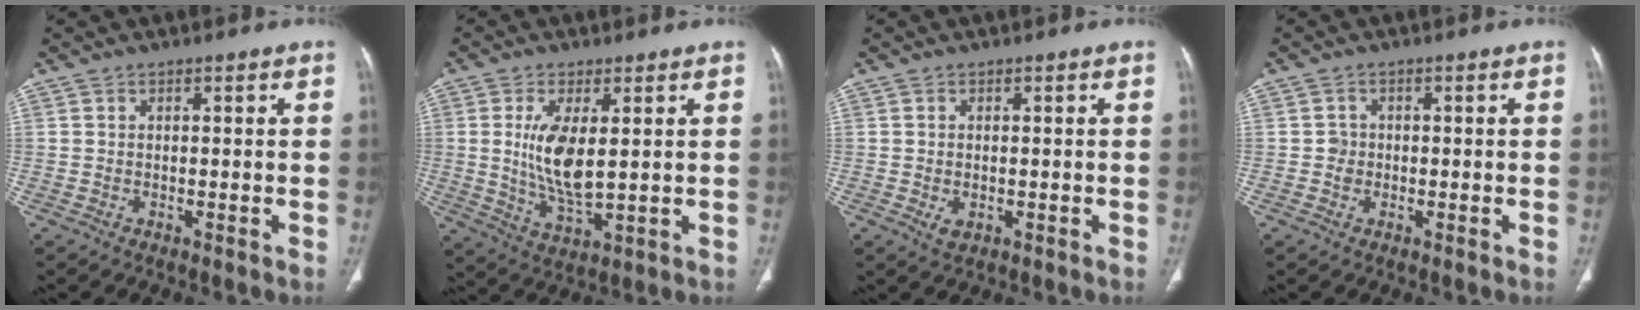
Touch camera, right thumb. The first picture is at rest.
{"total": 10.2, "force": [1.5, 4.1, 9.2], "torque": [-0.184, -0.025, 0.038]}
{"total": 2.2, "force": [-0.5, 1.5, 1.6], "torque": [-0.030, -0.002, -0.003]}
{"total": 1.8, "force": [-0.3, 1.7, 0.6], "torque": [0.001, 0.007, -0.005]}